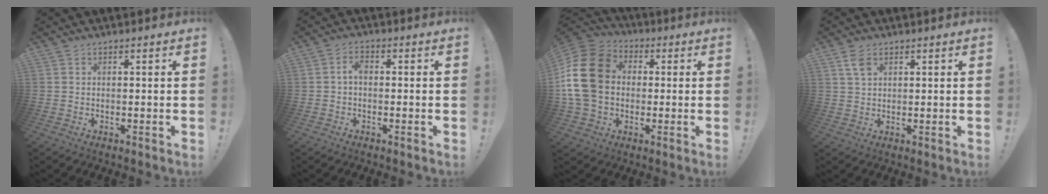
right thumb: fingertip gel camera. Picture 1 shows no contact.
{"total": 2.8, "force": [-0.5, 1.4, 2.4], "torque": [-0.050, 0.013, -0.009]}
{"total": 18.9, "force": [1.5, 14.3, 12.2], "torque": [-0.224, 0.018, 0.032]}
{"total": 4.1, "force": [2.2, 2.1, 2.8], "torque": [-0.048, -0.005, 0.040]}